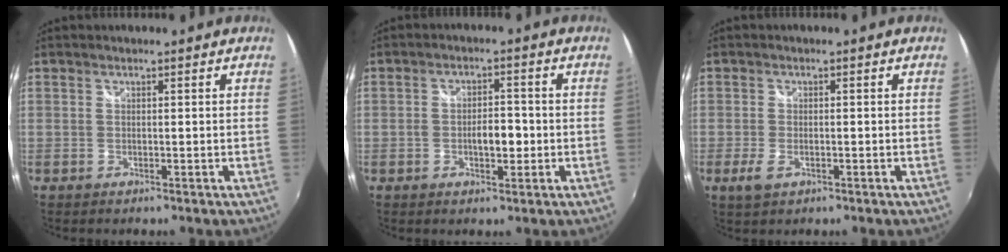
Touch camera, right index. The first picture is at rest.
{"total": 4.2, "force": [-1.0, 2.0, 3.6], "torque": [-0.061, 0.001, -0.014]}
{"total": 3.4, "force": [-1.5, 1.7, 2.5], "torque": [-0.059, -0.008, -0.027]}